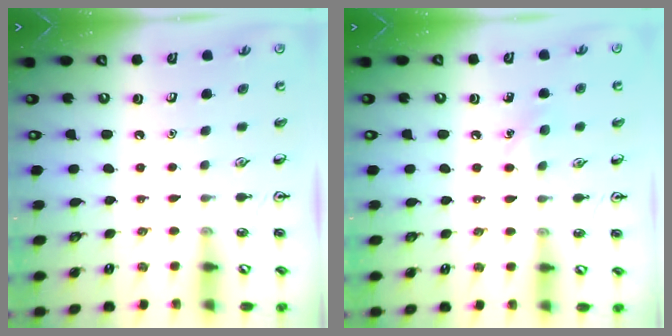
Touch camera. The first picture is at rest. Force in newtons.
{"total": 6.3, "press": 6.0, "slide": 1.9}